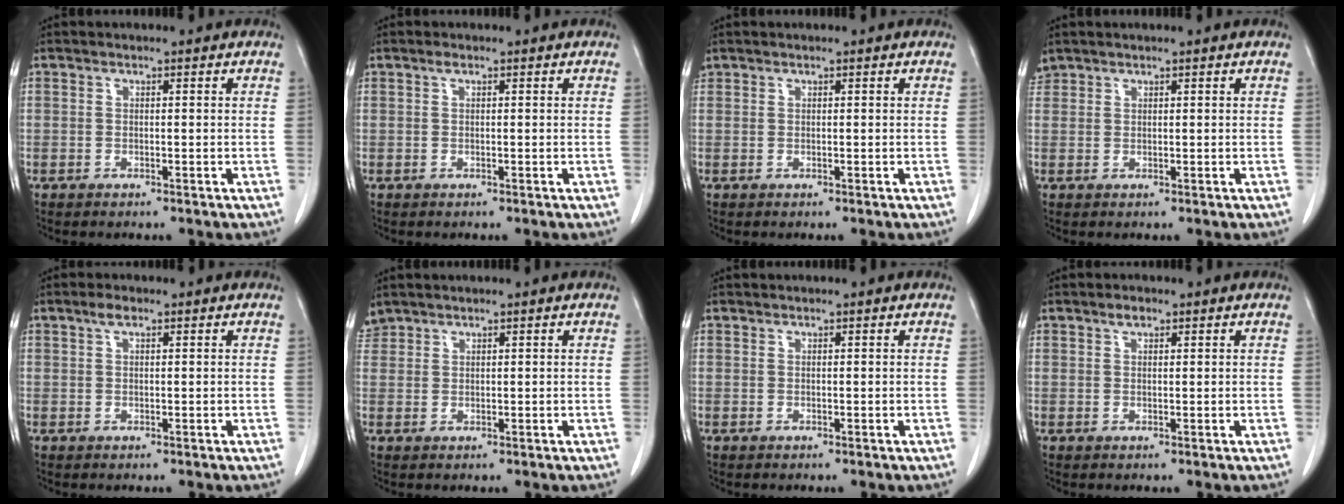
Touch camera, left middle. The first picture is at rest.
{"total": 0.5, "force": [0.3, 0.2, 0.4], "torque": [-0.007, 0.002, 0.004]}
{"total": 0.6, "force": [0.5, 0.4, 0.0], "torque": [-0.002, 0.012, 0.010]}
{"total": 1.4, "force": [1.3, 0.5, -0.1], "torque": [-0.004, 0.014, 0.028]}
{"total": 1.5, "force": [0.9, 0.5, 1.1], "torque": [-0.022, 0.008, 0.016]}
{"total": 2.0, "force": [1.8, 0.6, -0.2], "torque": [-0.003, 0.014, 0.040]}
{"total": 0.0}
{"total": 1.4, "force": [0.9, 0.6, 0.8], "torque": [-0.015, 0.003, 0.016]}